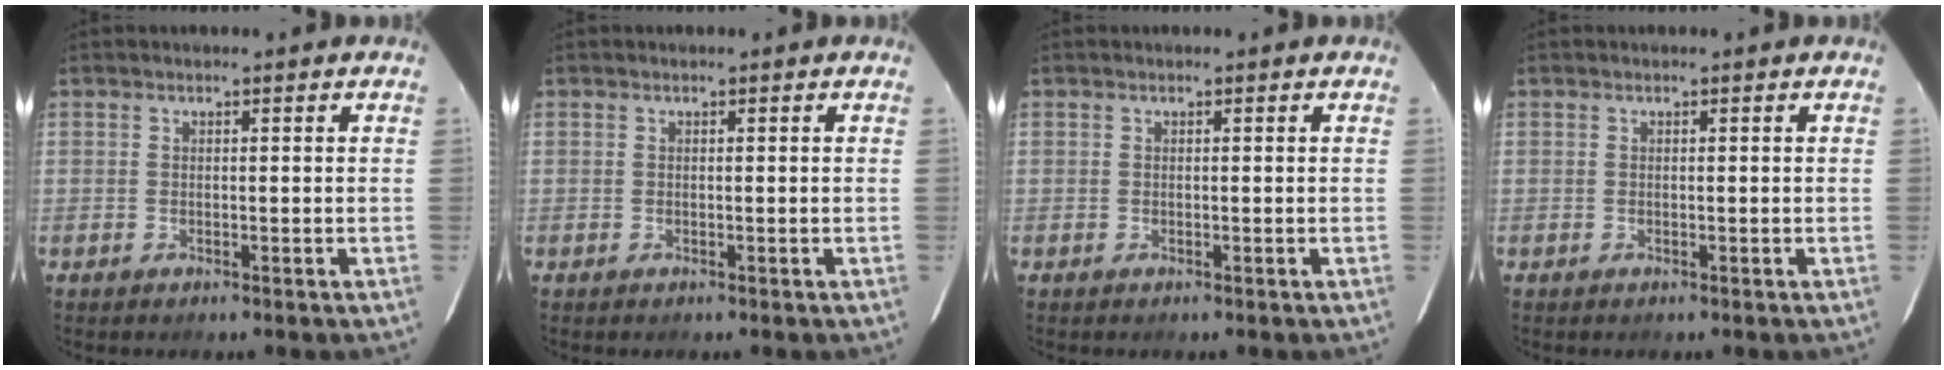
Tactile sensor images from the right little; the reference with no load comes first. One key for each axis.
{"total": 0.0}
{"total": 0.0}
{"total": 0.0}